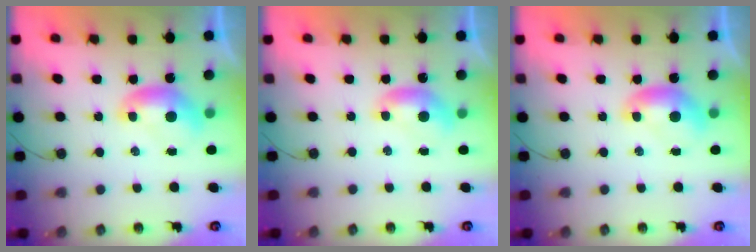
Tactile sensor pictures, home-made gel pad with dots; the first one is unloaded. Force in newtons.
{"total": 0.0}
{"total": 0.0}